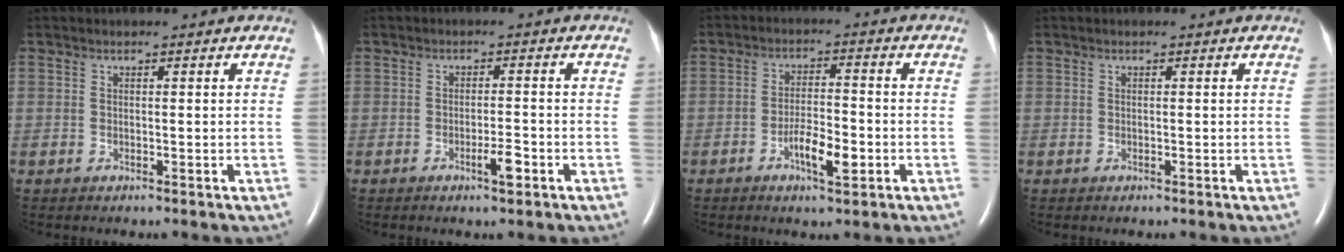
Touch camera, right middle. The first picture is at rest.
{"total": 2.8, "force": [-1.5, 0.4, 2.4], "torque": [-0.039, 0.000, -0.023]}
{"total": 5.4, "force": [-2.3, 1.3, 4.7], "torque": [-0.087, 0.001, -0.037]}
{"total": 0.0}